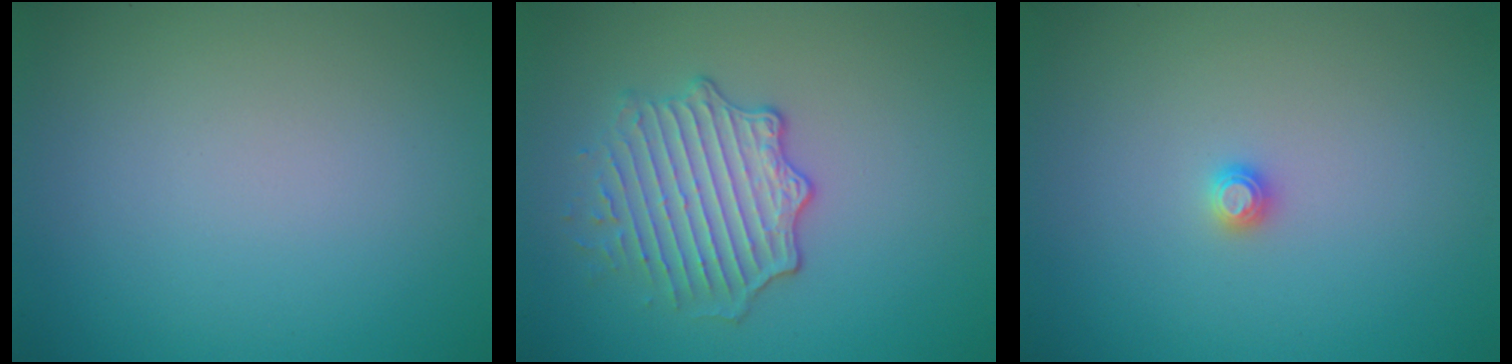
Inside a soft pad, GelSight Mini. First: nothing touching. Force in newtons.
{"total": 4.0, "press": 3.5, "slide": 1.8}
{"total": 0.8, "press": 0.8, "slide": 0.1}